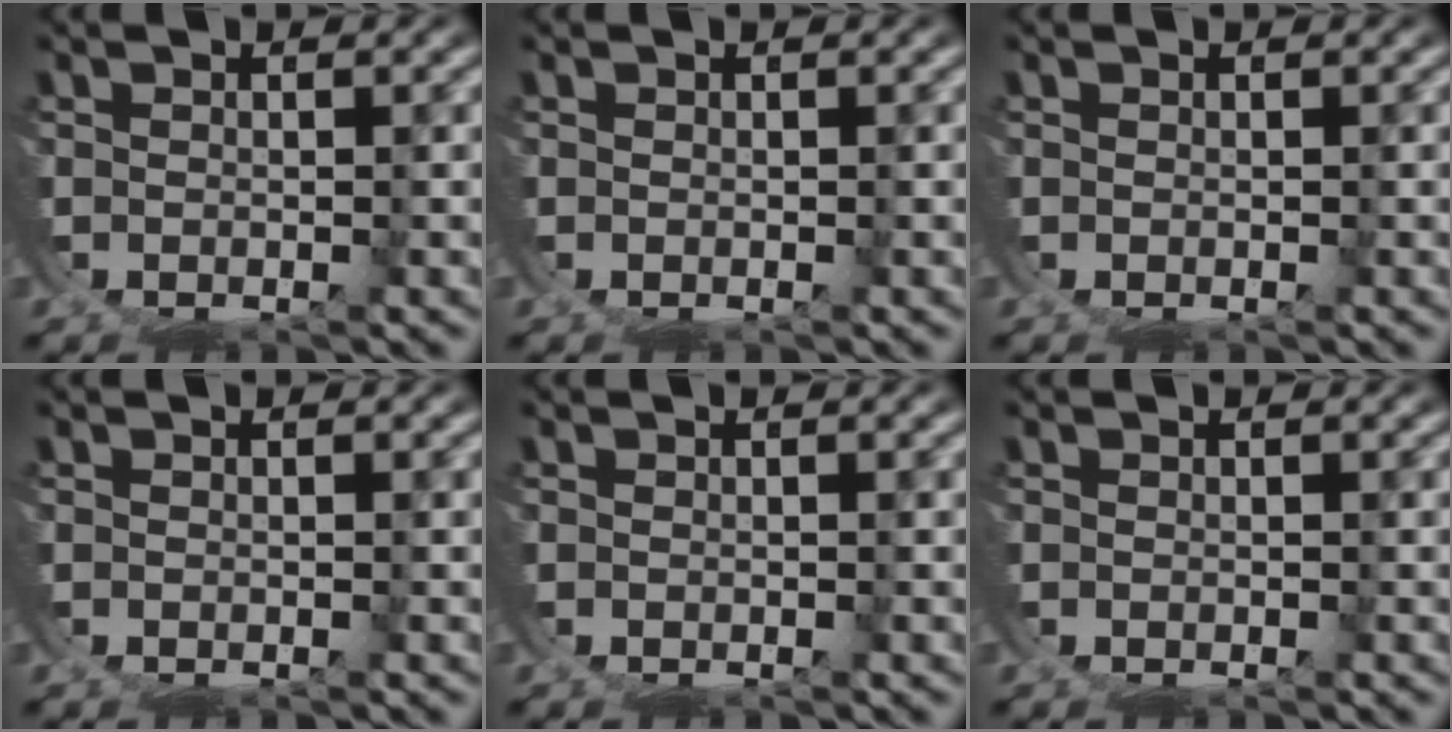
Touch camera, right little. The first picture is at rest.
{"total": 0.0}
{"total": 0.0}
{"total": 0.0}
{"total": 0.0}
{"total": 0.0}